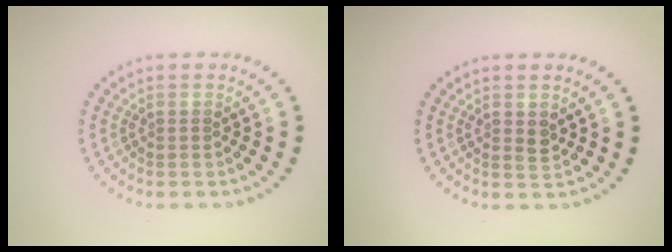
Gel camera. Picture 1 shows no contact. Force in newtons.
{"total": 1.0, "press": 1.0, "slide": 0.2}